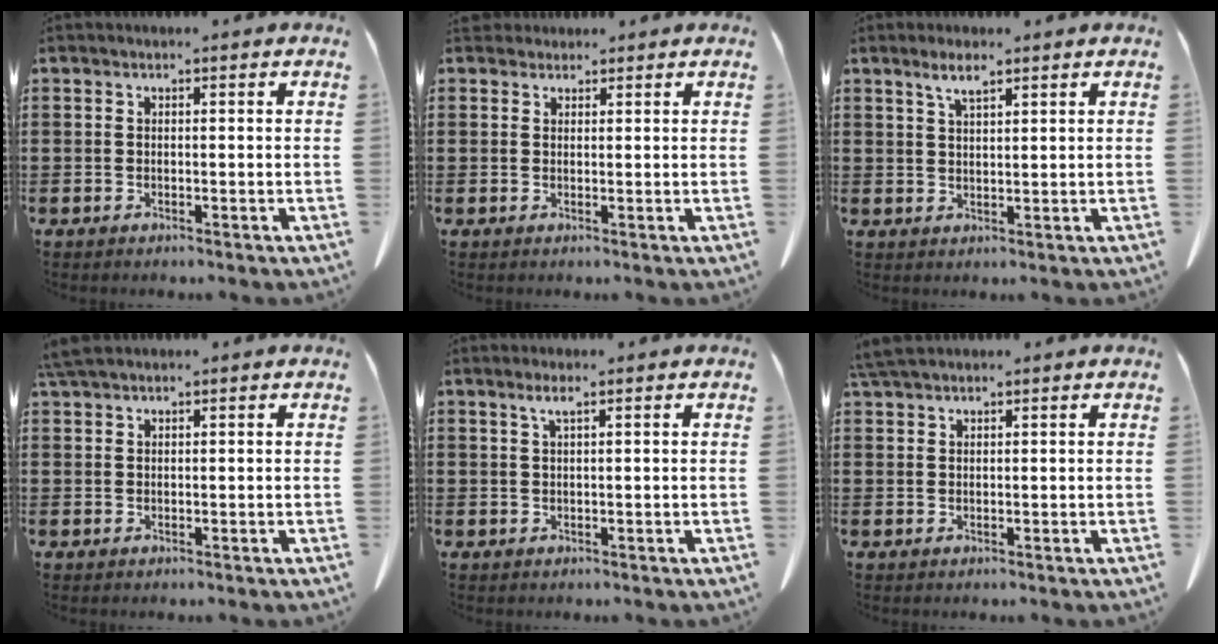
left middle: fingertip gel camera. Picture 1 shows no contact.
{"total": 1.9, "force": [1.7, 0.8, 0.2], "torque": [-0.010, 0.002, 0.035]}
{"total": 3.0, "force": [2.1, 0.5, 2.1], "torque": [-0.047, 0.002, 0.037]}
{"total": 2.3, "force": [1.9, 0.4, 1.2], "torque": [-0.030, 0.001, 0.038]}
{"total": 1.6, "force": [0.8, 0.1, 1.4], "torque": [-0.030, 0.000, 0.016]}
{"total": 2.9, "force": [2.5, 0.6, 1.3], "torque": [-0.034, 0.000, 0.050]}